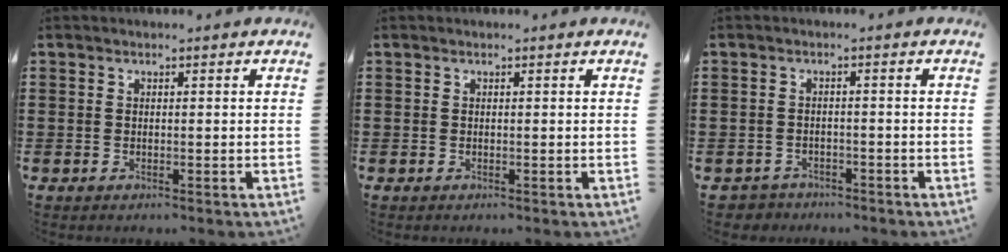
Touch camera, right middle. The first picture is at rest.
{"total": 0.0}
{"total": 1.8, "force": [-1.7, 0.5, -0.2], "torque": [-0.006, -0.002, -0.040]}